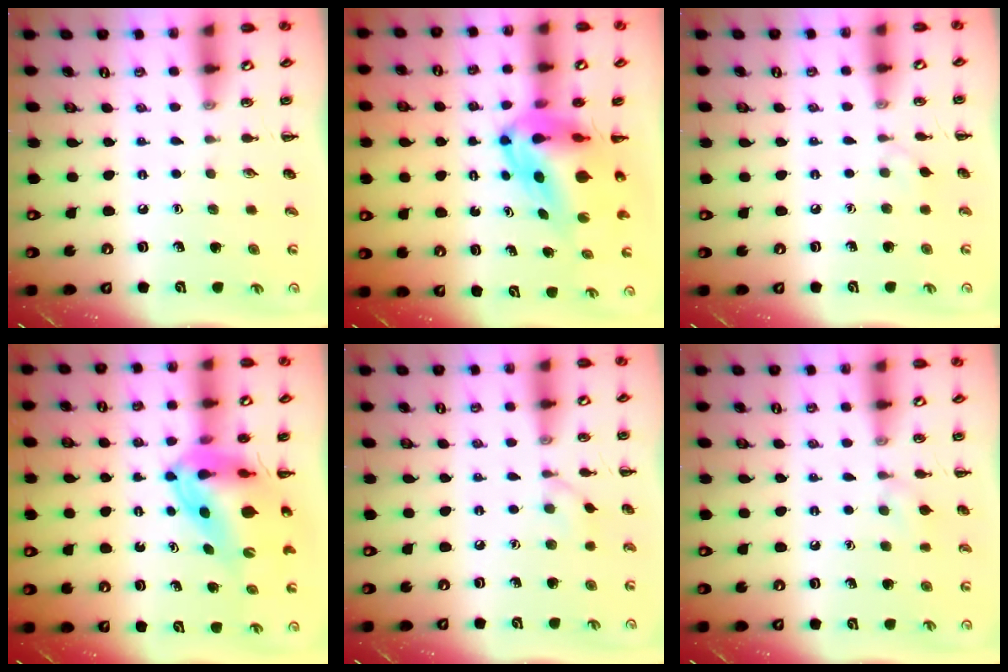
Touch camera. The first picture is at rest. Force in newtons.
{"total": 9.0, "press": 8.6, "slide": 2.7}
{"total": 2.9, "press": 2.7, "slide": 1.1}
{"total": 11.5, "press": 11.0, "slide": 3.3}
{"total": 4.2, "press": 4.0, "slide": 1.3}
{"total": 6.2, "press": 5.9, "slide": 2.0}